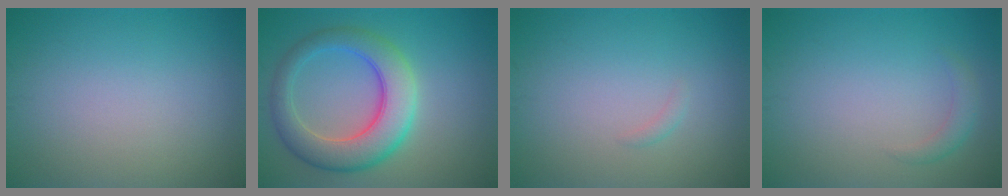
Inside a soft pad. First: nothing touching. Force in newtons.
{"total": 7.1, "press": 7.1, "slide": 0.1}
{"total": 0.5, "press": 0.5, "slide": 0.1}
{"total": 1.3, "press": 1.3, "slide": 0.1}